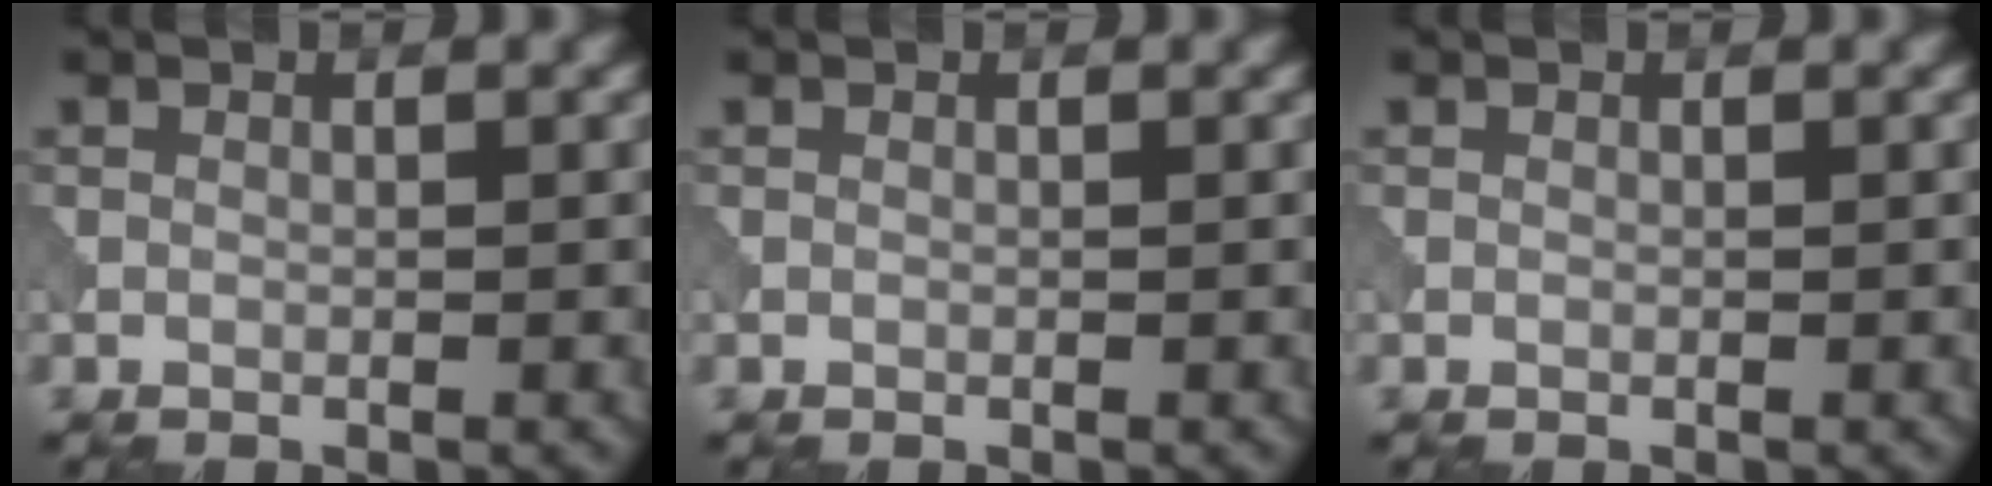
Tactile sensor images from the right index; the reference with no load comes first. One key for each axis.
{"total": 0.0}
{"total": 0.0}